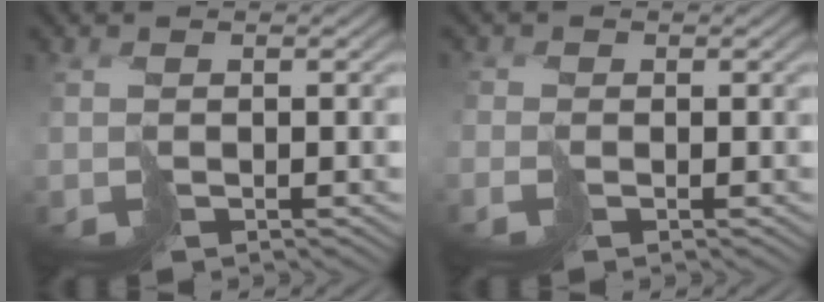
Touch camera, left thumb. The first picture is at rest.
{"total": 1.3, "force": [-0.8, 0.8, 0.6], "torque": [-0.020, -0.002, -0.022]}